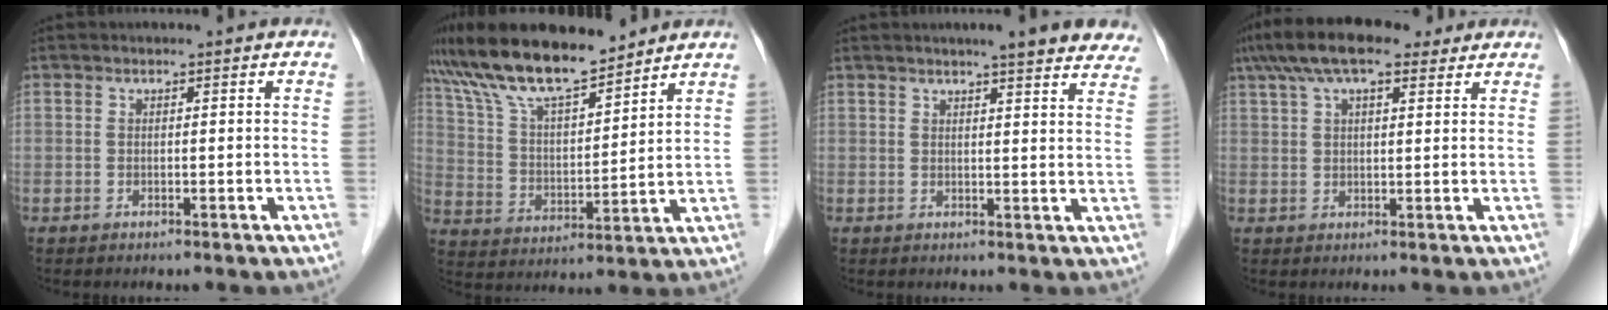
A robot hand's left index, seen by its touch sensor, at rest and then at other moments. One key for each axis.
{"total": 13.8, "fx": 11.8, "fy": 2.6, "fz": 6.7, "tx": -0.133, "ty": 0.009, "tz": 0.222}
{"total": 12.8, "fx": 10.9, "fy": 1.4, "fz": 6.5, "tx": -0.064, "ty": 0.003, "tz": 0.114}
{"total": 11.9, "fx": 8.5, "fy": 3.8, "fz": 7.4, "tx": -0.142, "ty": 0.056, "tz": 0.147}